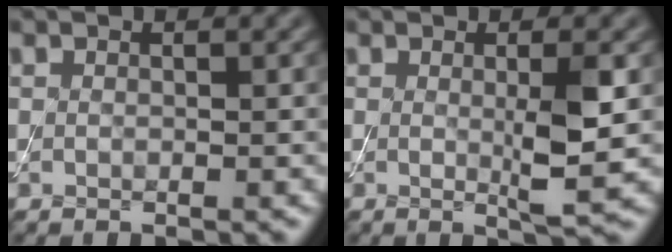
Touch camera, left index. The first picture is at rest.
{"total": 3.7, "force": [0.1, 0.4, 3.7], "torque": [-0.061, -0.009, 0.003]}